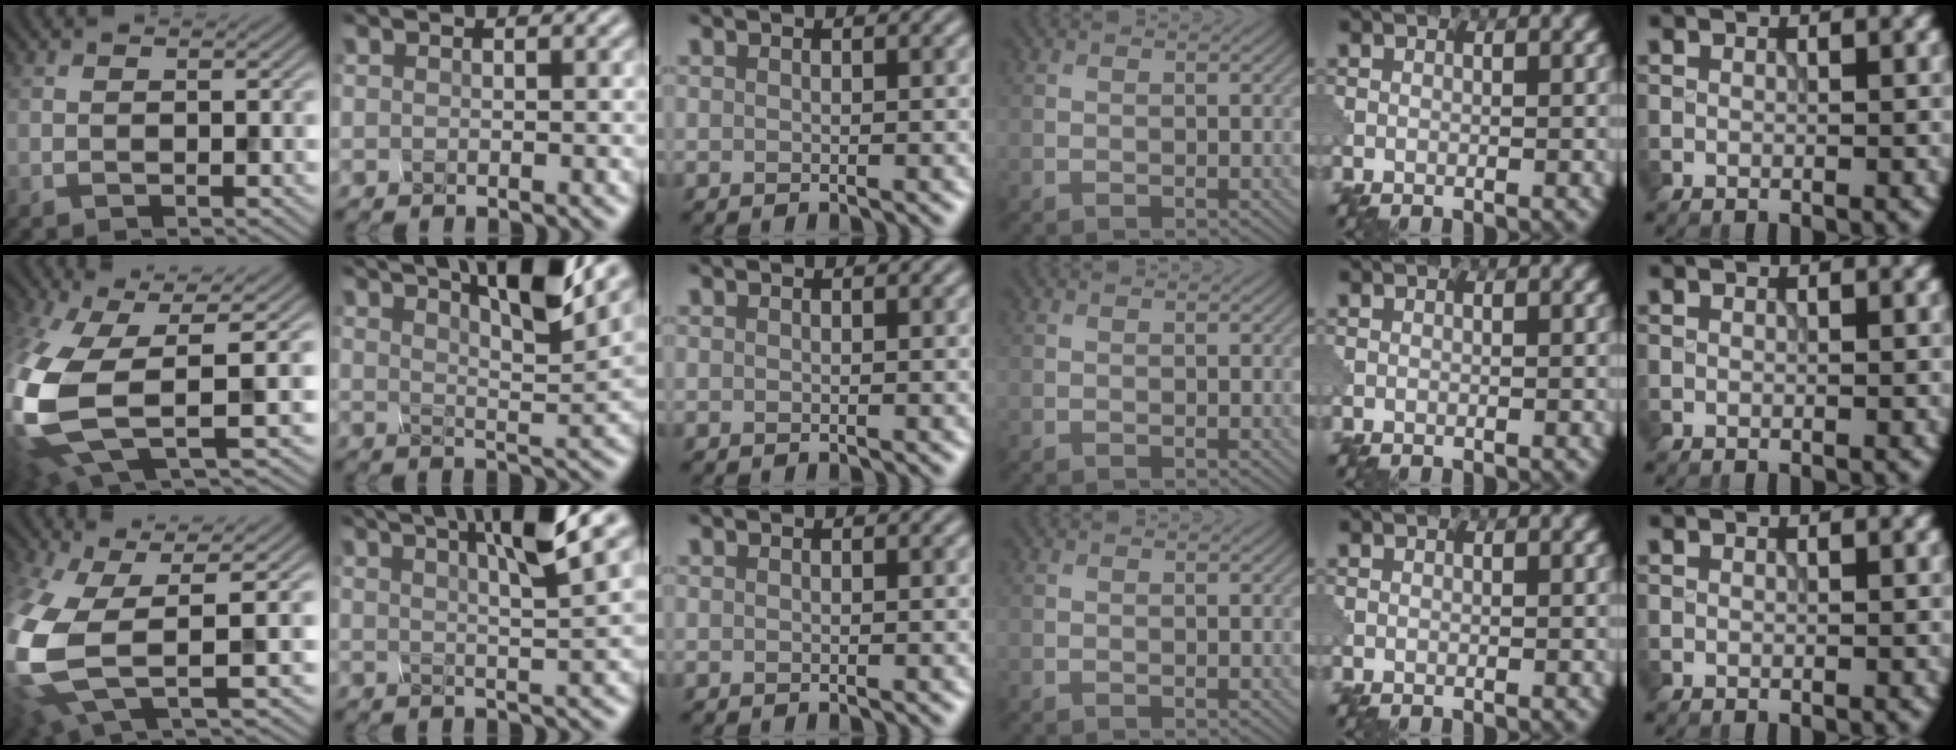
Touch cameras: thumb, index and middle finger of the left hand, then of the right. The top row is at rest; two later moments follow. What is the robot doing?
{"motion": "squeeze", "object": "clothespin"}